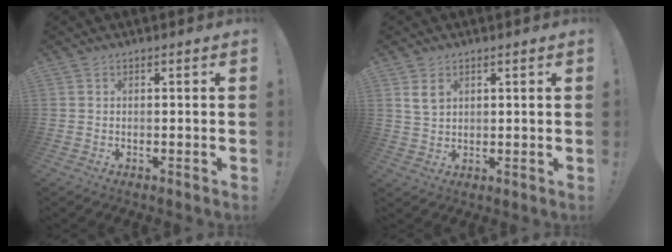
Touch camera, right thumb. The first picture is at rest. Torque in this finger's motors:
{"motor_torque": [1.13, 0.09, 0.11, -0.22, 0.00]}